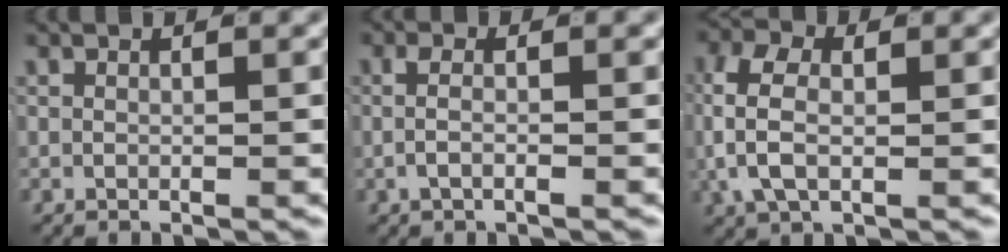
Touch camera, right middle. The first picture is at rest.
{"total": 1.9, "force": [-0.7, 0.3, 1.7], "torque": [-0.032, -0.003, -0.013]}
{"total": 4.9, "force": [0.2, 3.1, 3.8], "torque": [-0.099, -0.008, 0.007]}